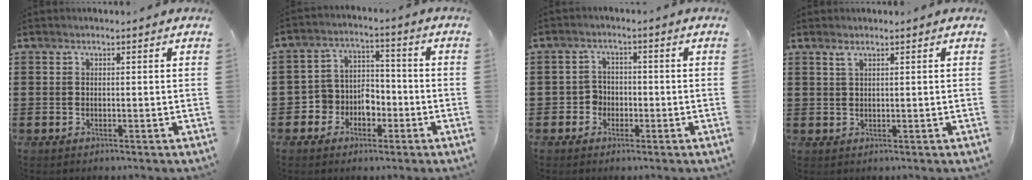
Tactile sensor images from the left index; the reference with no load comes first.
{"total": 5.4, "force": [-3.0, 4.3, 1.1], "torque": [-0.031, 0.012, -0.060]}
{"total": 2.8, "force": [-1.2, 2.4, 0.8], "torque": [-0.023, 0.005, -0.029]}
{"total": 1.3, "force": [0.9, 0.3, 0.9], "torque": [-0.021, 0.002, 0.016]}